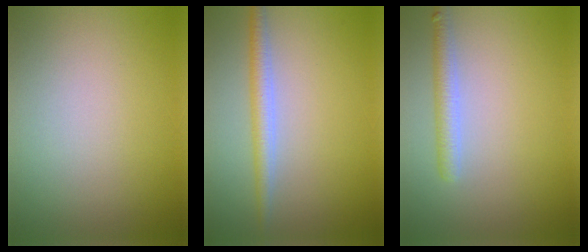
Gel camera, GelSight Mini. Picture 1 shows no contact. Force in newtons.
{"total": 2.4, "press": 2.4, "slide": 0.1}
{"total": 2.2, "press": 2.2, "slide": 0.1}